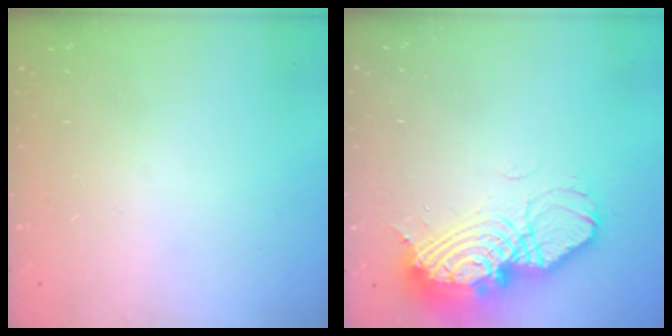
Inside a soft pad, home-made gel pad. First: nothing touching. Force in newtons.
{"total": 17.0, "press": 17.0, "slide": 1.5}